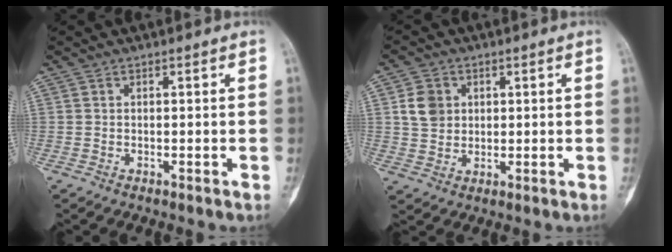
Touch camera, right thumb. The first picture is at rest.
{"total": 5.8, "force": [1.5, 4.8, 2.7], "torque": [-0.032, -0.004, 0.028]}